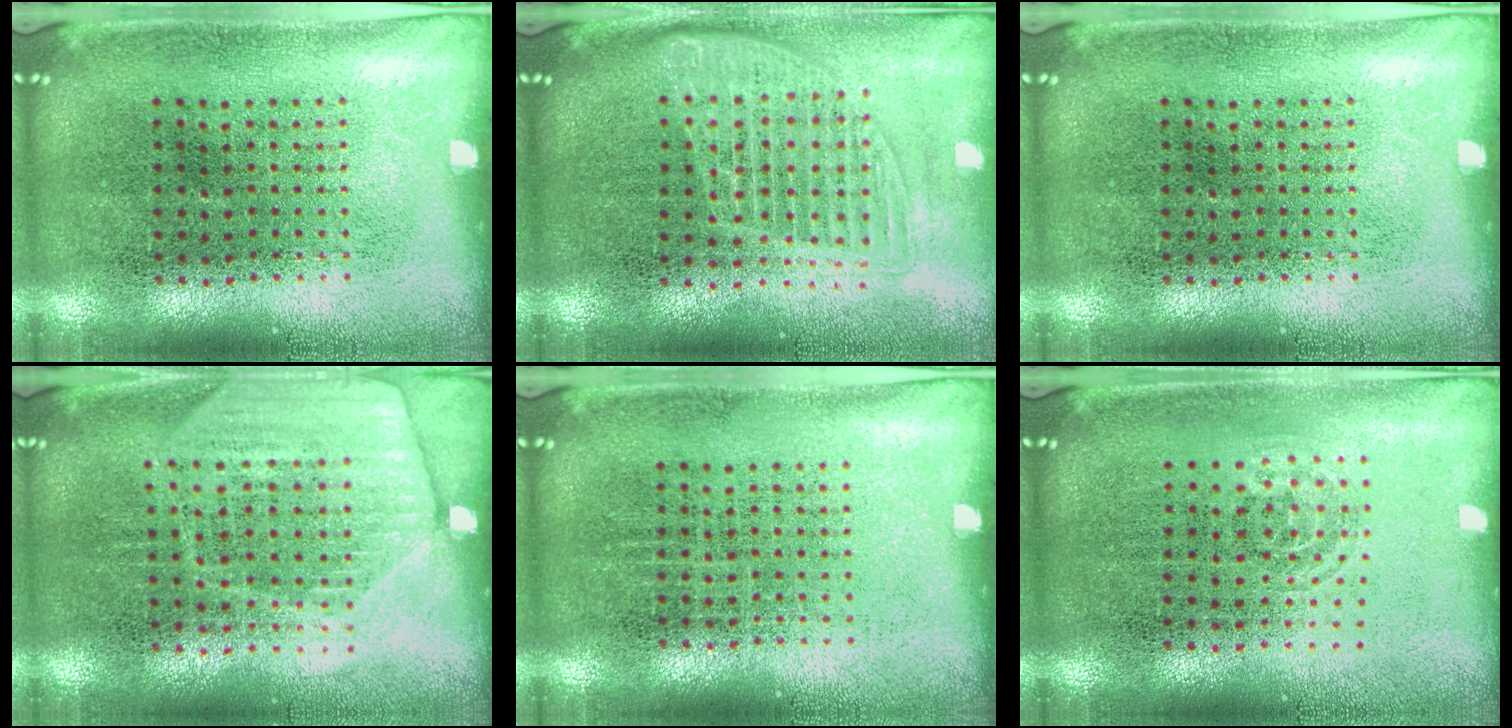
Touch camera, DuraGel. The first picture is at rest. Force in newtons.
{"total": 1.5, "press": 1.3, "slide": 0.7}
{"total": 0.0}
{"total": 1.7, "press": 1.5, "slide": 0.7}
{"total": 0.0}
{"total": 0.8, "press": 0.6, "slide": 0.5}